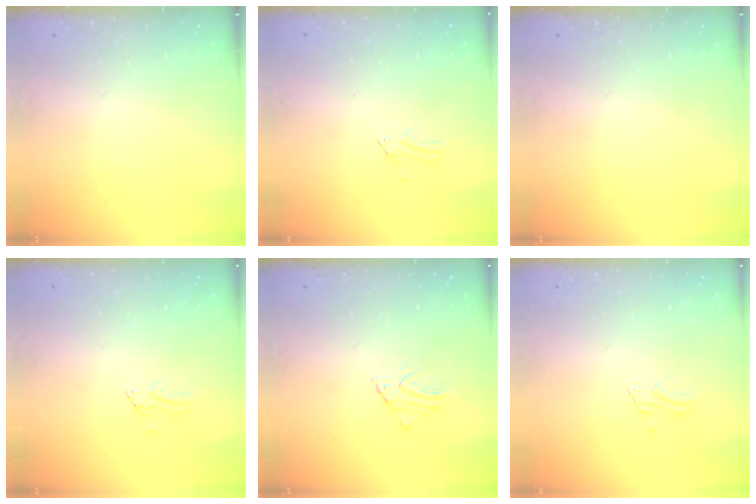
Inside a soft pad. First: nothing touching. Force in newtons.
{"total": 0.0}
{"total": 0.0}
{"total": 0.0}
{"total": 1.5, "press": 1.5, "slide": 0.1}
{"total": 1.4, "press": 1.4, "slide": 0.1}